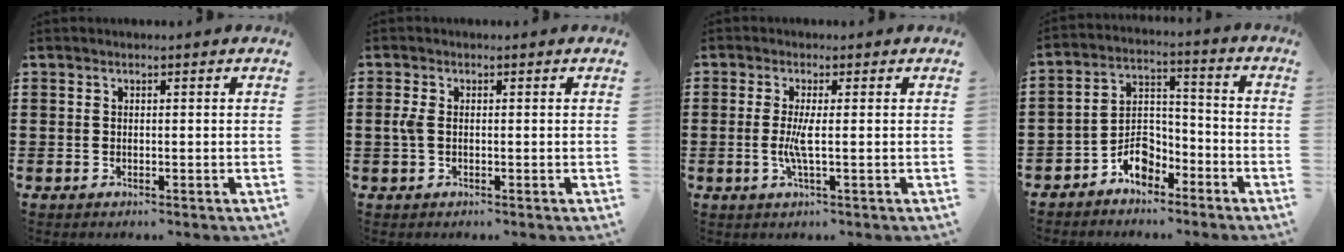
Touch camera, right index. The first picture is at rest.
{"total": 2.1, "force": [-0.1, 1.0, 1.8], "torque": [-0.057, -0.004, -0.011]}
{"total": 3.4, "force": [-0.3, 0.1, 3.3], "torque": [-0.075, -0.012, -0.012]}
{"total": 5.9, "force": [-4.5, 3.2, 2.2], "torque": [-0.043, 0.017, -0.086]}